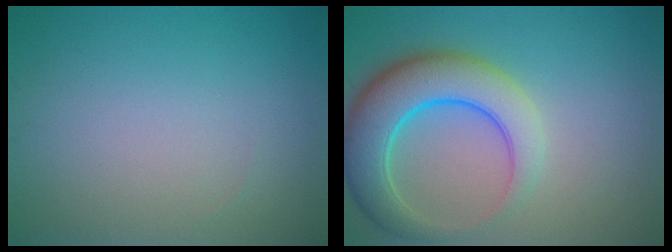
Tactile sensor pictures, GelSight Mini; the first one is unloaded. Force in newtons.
{"total": 7.6, "press": 7.6, "slide": 0.8}